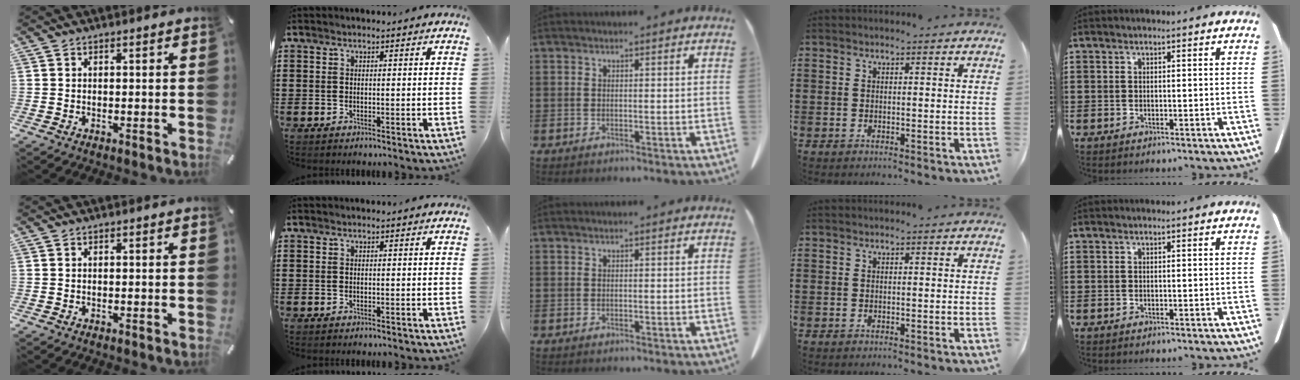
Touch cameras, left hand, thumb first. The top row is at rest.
{}